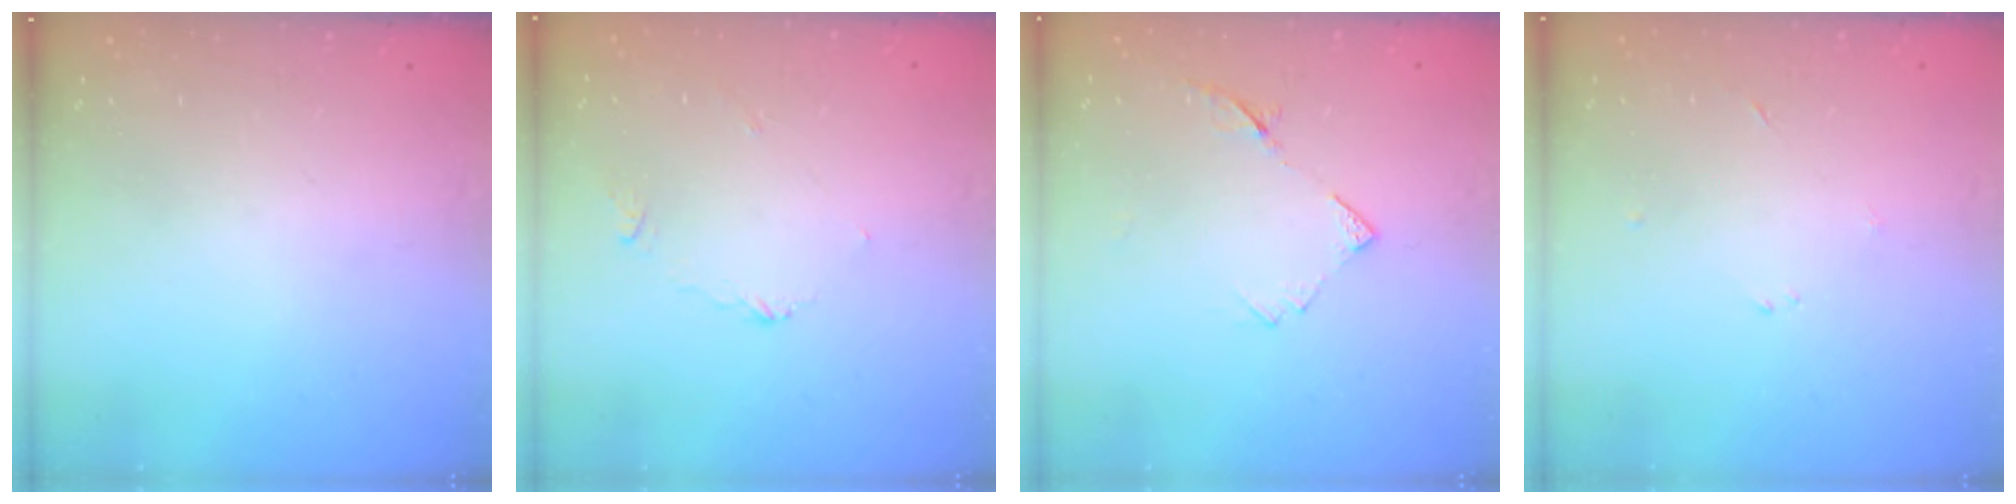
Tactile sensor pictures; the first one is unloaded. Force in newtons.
{"total": 3.3, "press": 3.2, "slide": 0.4}
{"total": 6.5, "press": 6.4, "slide": 0.9}
{"total": 2.4, "press": 2.4, "slide": 0.3}